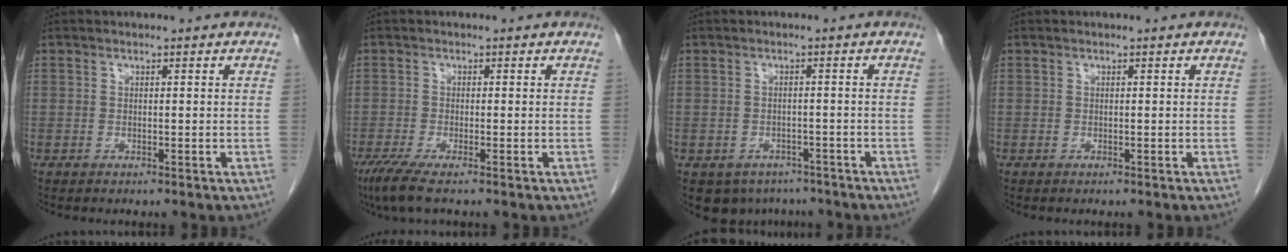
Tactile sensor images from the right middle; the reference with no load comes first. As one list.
[{"total": 4.0, "force": [-2.7, 0.2, 3.0], "torque": [-0.062, -0.015, -0.053]}, {"total": 6.1, "force": [-4.4, 4.1, 1.0], "torque": [-0.012, 0.005, -0.058]}, {"total": 0.0}]